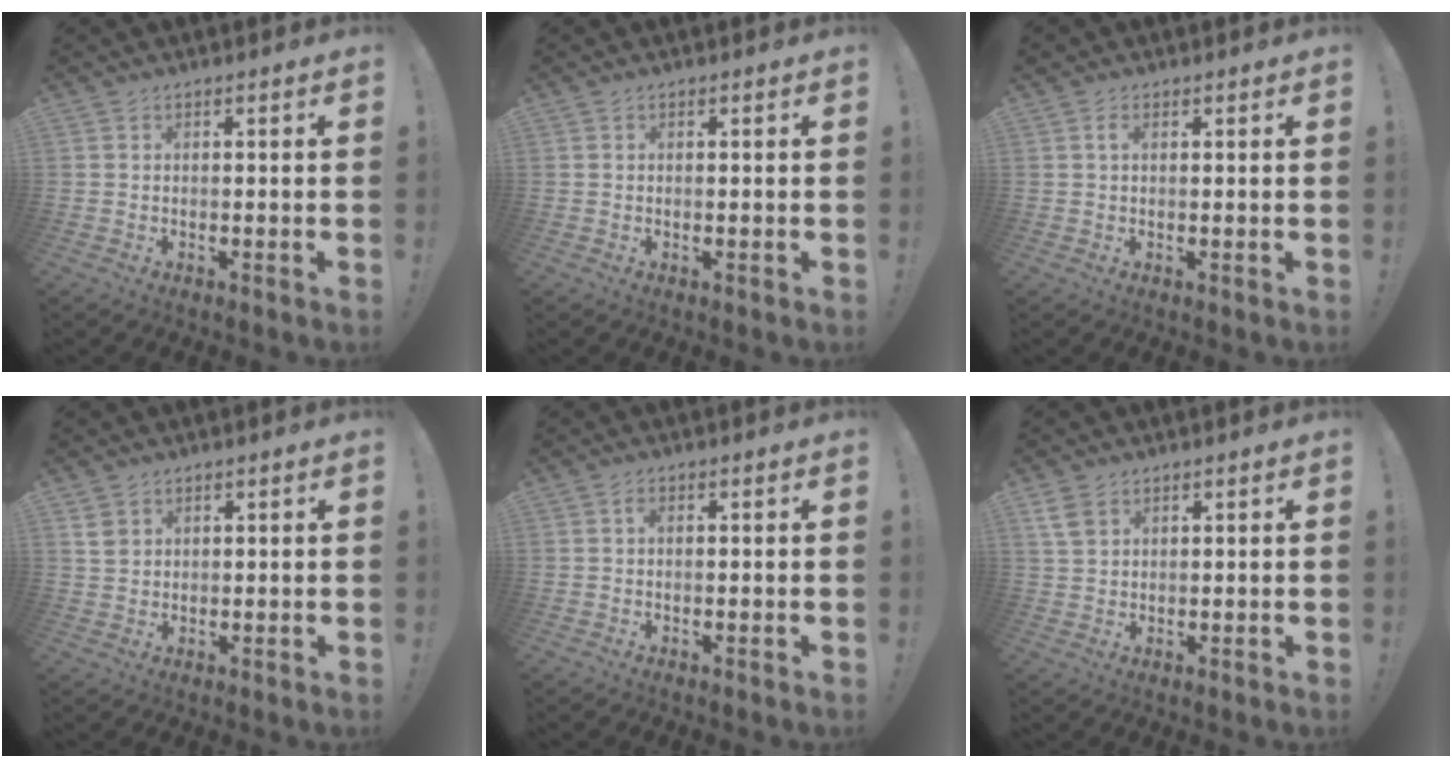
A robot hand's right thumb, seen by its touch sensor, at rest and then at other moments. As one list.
[{"total": 0.0}, {"total": 1.9, "force": [0.8, 1.0, 1.4], "torque": [-0.022, 0.001, 0.012]}, {"total": 3.4, "force": [1.9, 2.5, 1.3], "torque": [-0.015, -0.007, 0.037]}, {"total": 1.3, "force": [0.1, 0.8, 1.0], "torque": [-0.016, 0.003, -0.001]}, {"total": 4.9, "force": [2.7, 3.1, 2.6], "torque": [-0.046, -0.010, 0.051]}]